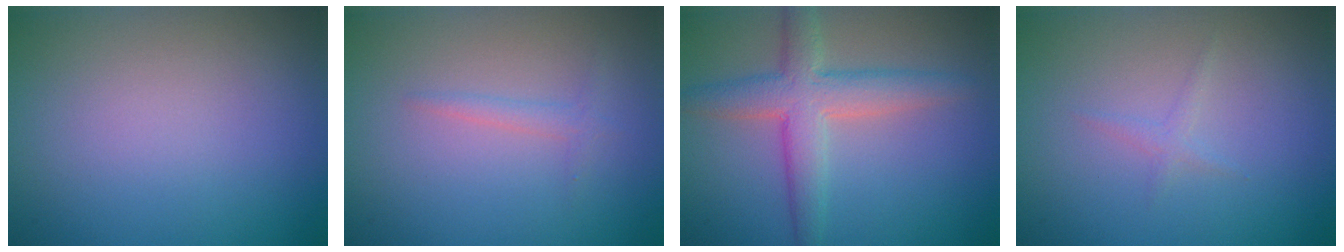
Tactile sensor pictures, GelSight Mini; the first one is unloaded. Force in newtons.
{"total": 1.1, "press": 1.1, "slide": 0.0}
{"total": 4.7, "press": 4.7, "slide": 0.3}
{"total": 0.8, "press": 0.8, "slide": 0.0}